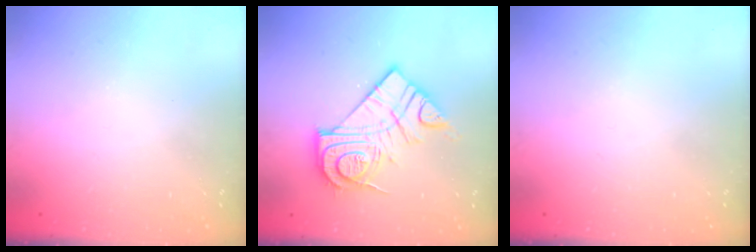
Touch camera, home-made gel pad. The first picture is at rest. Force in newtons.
{"total": 15.6, "press": 15.5, "slide": 1.3}
{"total": 0.0}